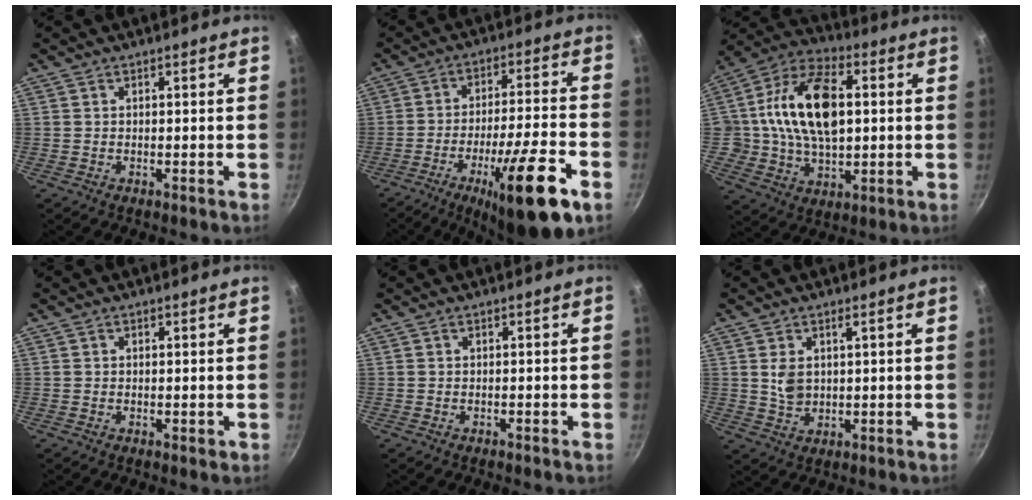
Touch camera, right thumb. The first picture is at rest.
{"total": 19.3, "force": [-8.9, 3.9, 16.6], "torque": [-0.250, 0.033, -0.133]}
{"total": 18.1, "force": [2.2, 11.6, 13.8], "torque": [-0.236, 0.013, 0.030]}
{"total": 0.9, "force": [0.1, 0.6, 0.6], "torque": [-0.007, 0.001, 0.000]}
{"total": 0.7, "force": [-0.2, 0.3, 0.6], "torque": [-0.003, 0.004, -0.005]}
{"total": 4.3, "force": [1.1, 2.8, 3.1], "torque": [-0.052, -0.008, 0.028]}